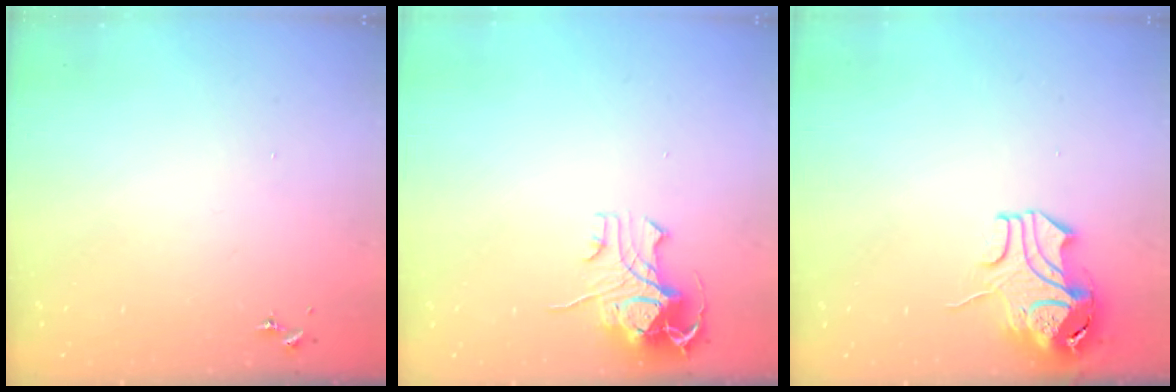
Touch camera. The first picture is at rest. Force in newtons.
{"total": 10.7, "press": 10.6, "slide": 1.4}
{"total": 10.8, "press": 10.7, "slide": 1.3}